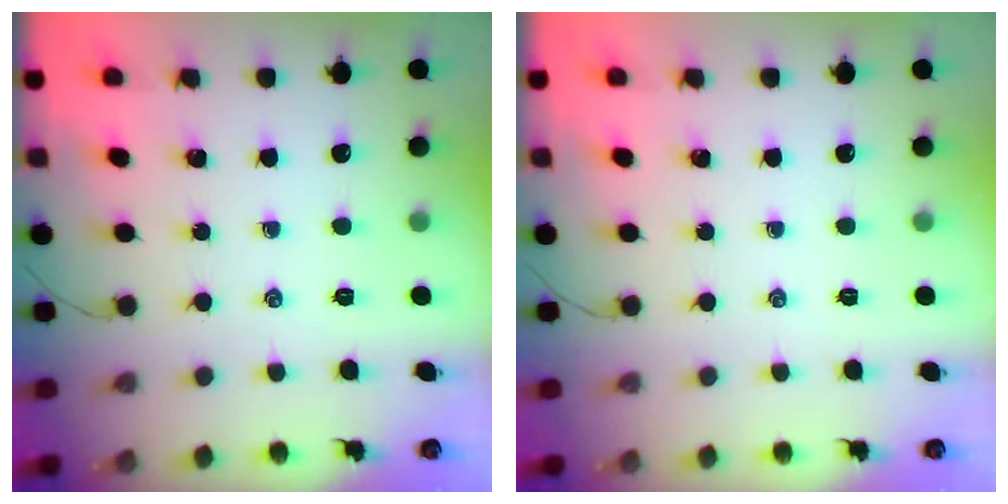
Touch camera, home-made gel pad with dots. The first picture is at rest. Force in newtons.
{"total": 0.0}